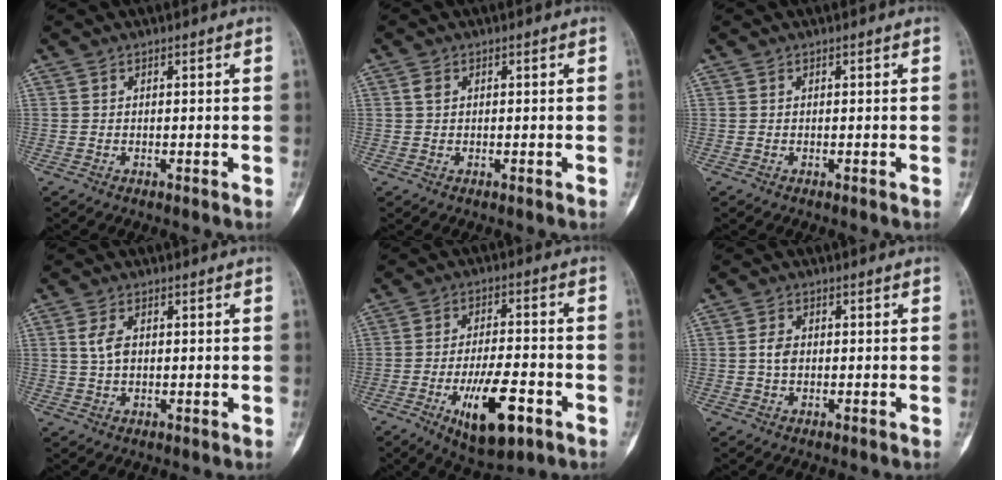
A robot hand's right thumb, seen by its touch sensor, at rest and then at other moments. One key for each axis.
{"total": 1.2, "fx": 0.4, "fy": 0.9, "fz": 0.7, "tx": -0.008, "ty": 0.003, "tz": 0.006}
{"total": 0.0}
{"total": 3.9, "fx": 0.8, "fy": 2.4, "fz": 2.9, "tx": -0.058, "ty": 0.003, "tz": 0.015}
{"total": 13.1, "fx": -5.4, "fy": 5.2, "fz": 10.8, "tx": -0.175, "ty": 0.020, "tz": -0.078}
{"total": 2.7, "fx": 0.0, "fy": 1.9, "fz": 1.9, "tx": -0.031, "ty": 0.003, "tz": -0.004}